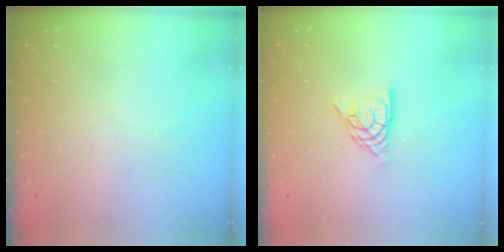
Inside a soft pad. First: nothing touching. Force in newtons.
{"total": 10.0, "press": 9.9, "slide": 1.0}